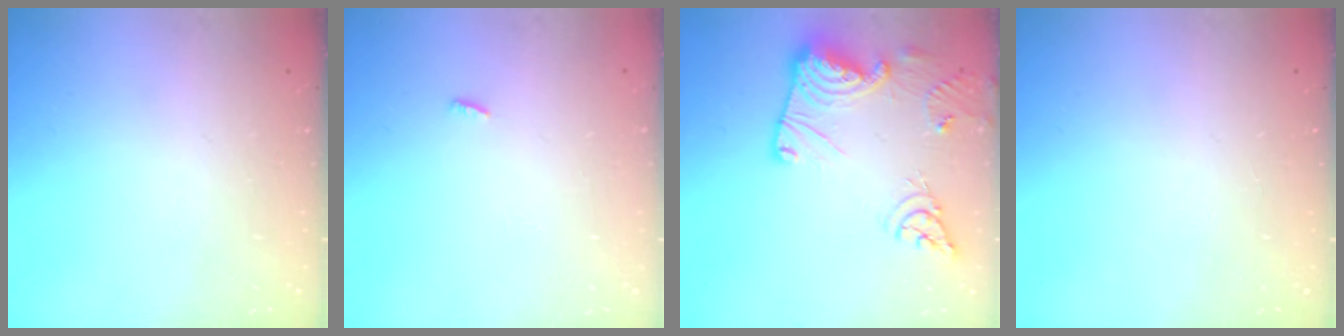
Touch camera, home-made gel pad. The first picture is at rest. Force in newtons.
{"total": 2.3, "press": 2.1, "slide": 0.8}
{"total": 18.1, "press": 18.0, "slide": 1.7}
{"total": 0.0}